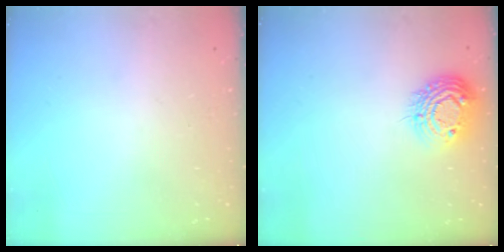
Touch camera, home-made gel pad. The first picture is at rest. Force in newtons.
{"total": 11.6, "press": 11.6, "slide": 0.9}